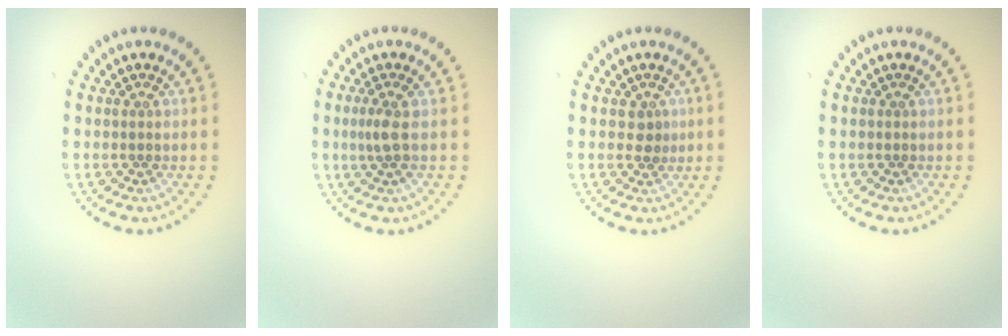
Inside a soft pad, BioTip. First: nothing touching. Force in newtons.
{"total": 1.8, "press": 1.4, "slide": 1.2}
{"total": 1.1, "press": 1.0, "slide": 0.5}
{"total": 0.0}